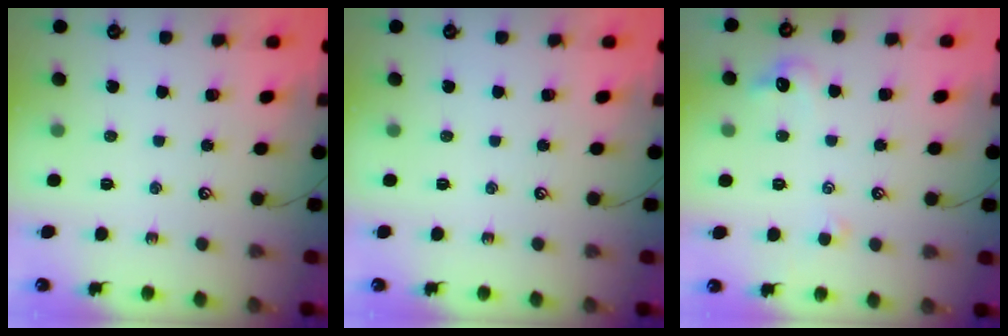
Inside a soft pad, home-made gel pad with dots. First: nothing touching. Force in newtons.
{"total": 0.0}
{"total": 2.3, "press": 2.2, "slide": 0.7}